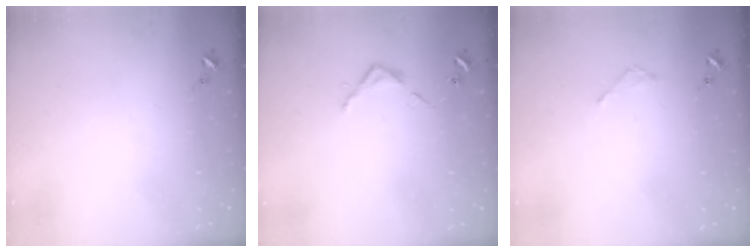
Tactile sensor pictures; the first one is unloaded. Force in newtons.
{"total": 3.7, "press": 3.7, "slide": 0.2}
{"total": 1.8, "press": 1.8, "slide": 0.2}